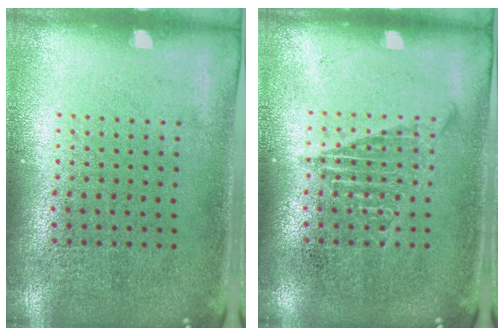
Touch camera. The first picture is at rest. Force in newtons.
{"total": 1.4, "press": 1.4, "slide": 0.2}